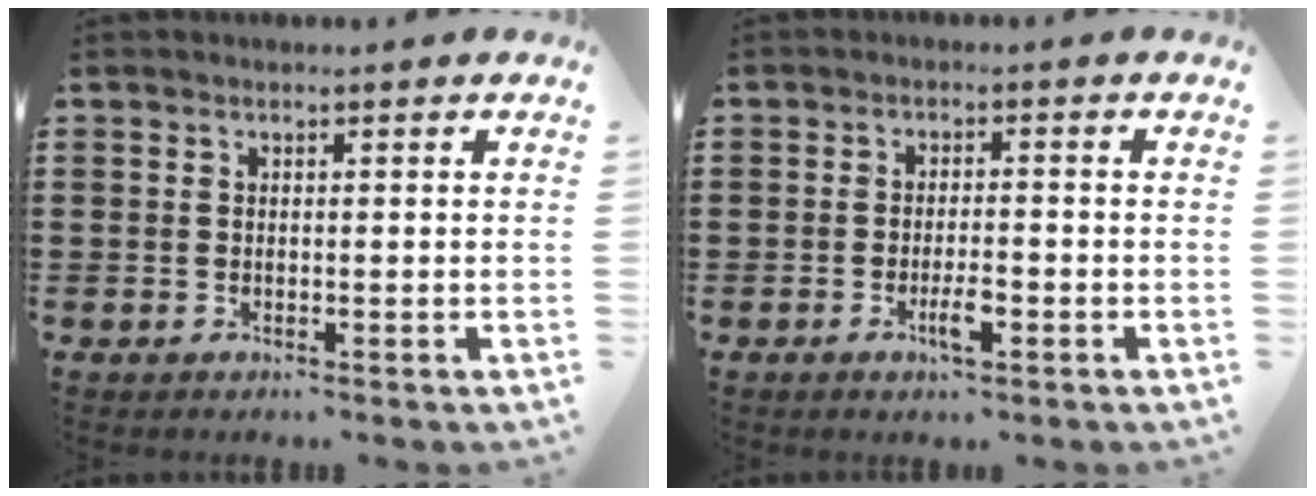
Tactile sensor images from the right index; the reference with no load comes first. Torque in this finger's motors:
{"motor_torque": [0.28, 0.39, 0.20, 0.02]}